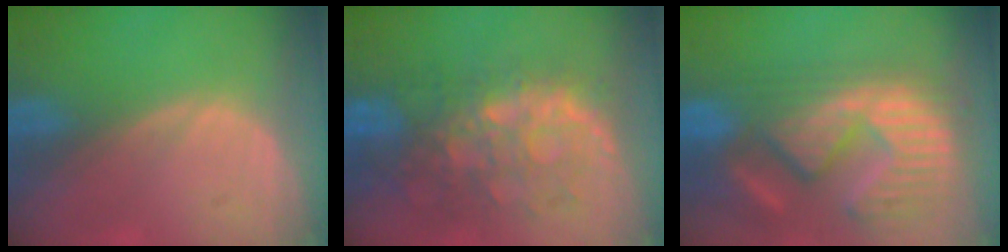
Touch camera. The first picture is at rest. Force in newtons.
{"total": 10.6, "press": 9.5, "slide": 4.9}
{"total": 14.9, "press": 12.4, "slide": 8.2}